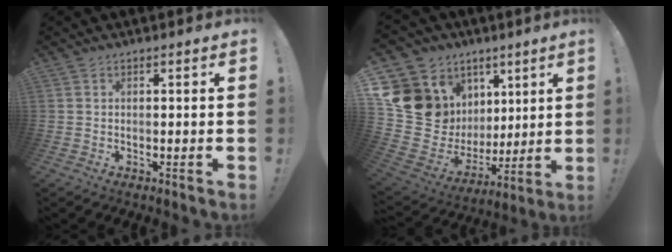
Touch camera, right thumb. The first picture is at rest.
{"total": 18.8, "force": [6.8, 15.3, 8.5], "torque": [-0.166, -0.057, 0.169]}